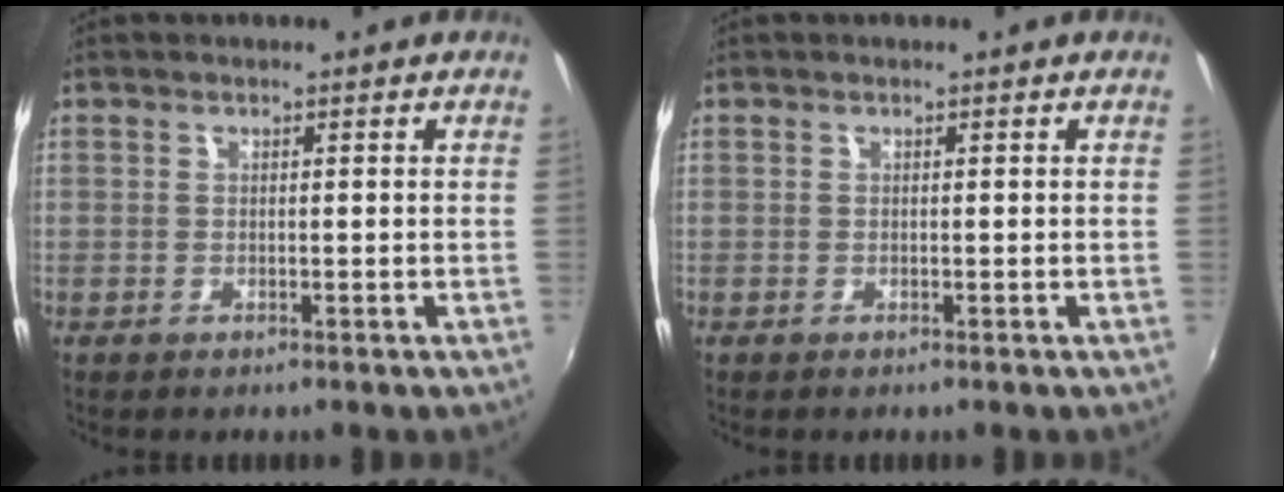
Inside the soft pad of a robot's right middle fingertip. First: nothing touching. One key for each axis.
{"total": 0.0}